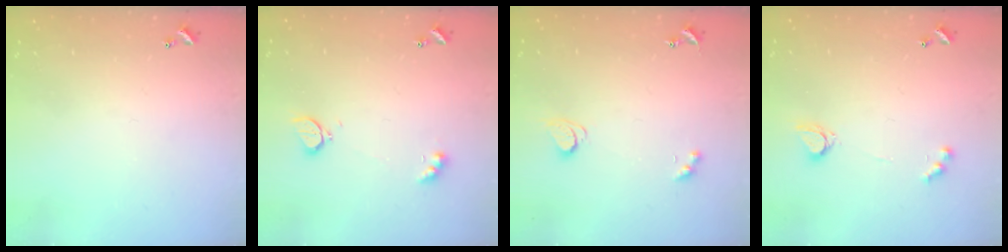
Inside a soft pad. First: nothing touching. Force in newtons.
{"total": 2.8, "press": 2.7, "slide": 0.6}
{"total": 2.4, "press": 2.3, "slide": 0.6}
{"total": 4.0, "press": 4.0, "slide": 0.3}